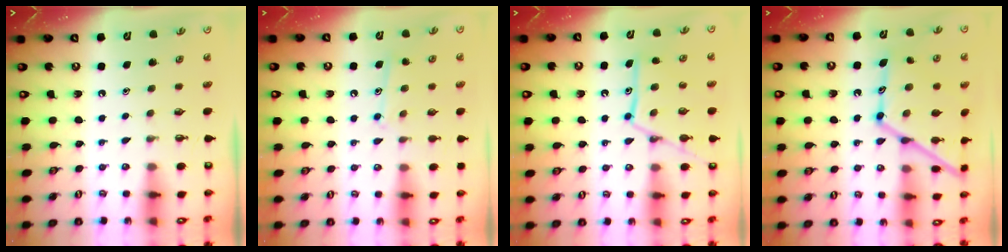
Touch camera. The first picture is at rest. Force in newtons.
{"total": 9.6, "press": 9.6, "slide": 0.8}
{"total": 14.2, "press": 14.2, "slide": 1.2}
{"total": 18.2, "press": 18.1, "slide": 1.1}